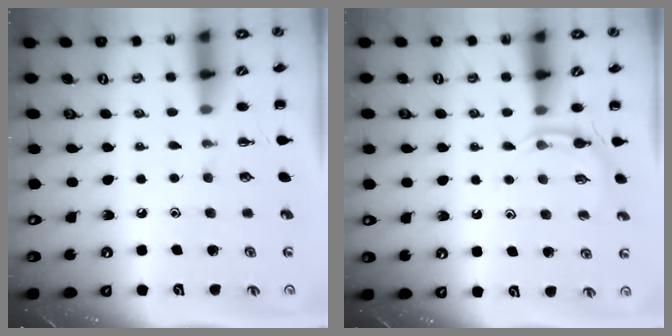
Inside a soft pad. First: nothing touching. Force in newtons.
{"total": 5.0, "press": 4.8, "slide": 1.4}